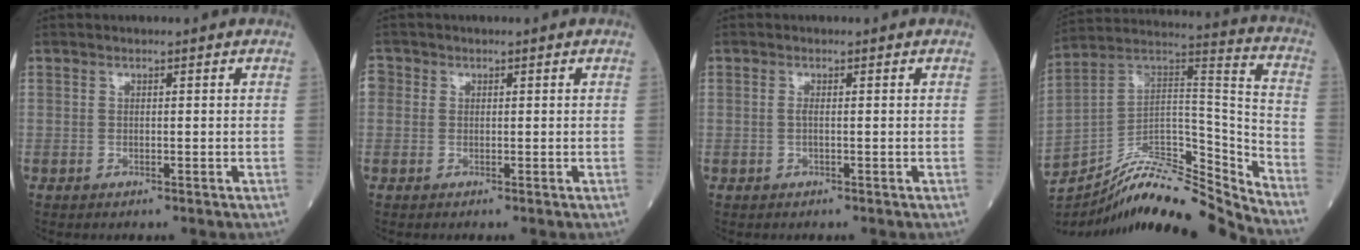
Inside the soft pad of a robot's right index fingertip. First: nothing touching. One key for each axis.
{"total": 2.3, "fx": 0.1, "fy": 2.2, "fz": 0.6, "tx": -0.020, "ty": 0.015, "tz": -0.001}
{"total": 0.8, "fx": 0.0, "fy": 0.1, "fz": 0.8, "tx": -0.019, "ty": -0.001, "tz": -0.002}
{"total": 19.9, "fx": -18.9, "fy": 0.5, "fz": 6.3, "tx": -0.113, "ty": 0.048, "tz": -0.319}